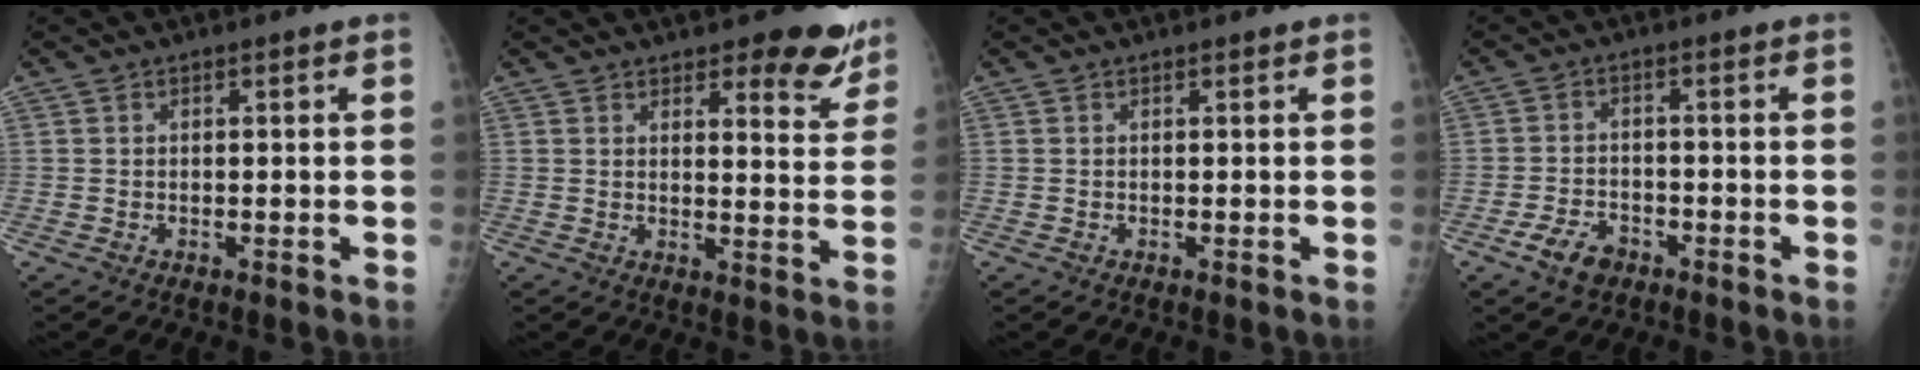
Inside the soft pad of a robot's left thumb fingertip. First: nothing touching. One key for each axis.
{"total": 9.2, "fx": 6.9, "fy": 3.4, "fz": 5.0, "tx": -0.025, "ty": -0.046, "tz": 0.083}
{"total": 0.0}
{"total": 5.1, "fx": -3.0, "fy": 3.2, "fz": 2.6, "tx": -0.044, "ty": 0.015, "tz": -0.052}